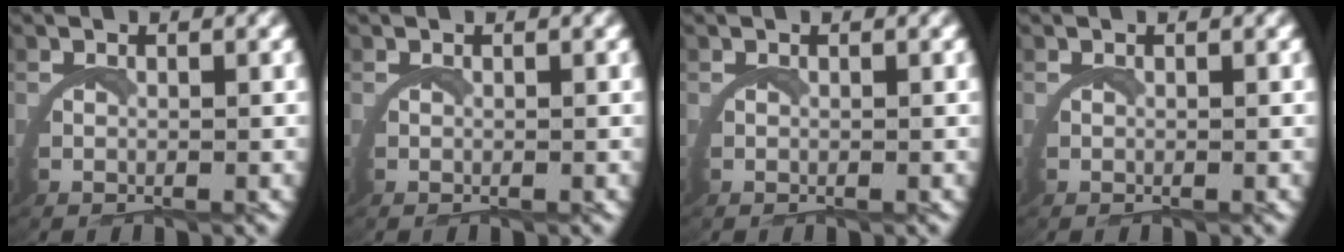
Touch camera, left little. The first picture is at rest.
{"total": 0.0}
{"total": 0.0}
{"total": 0.0}